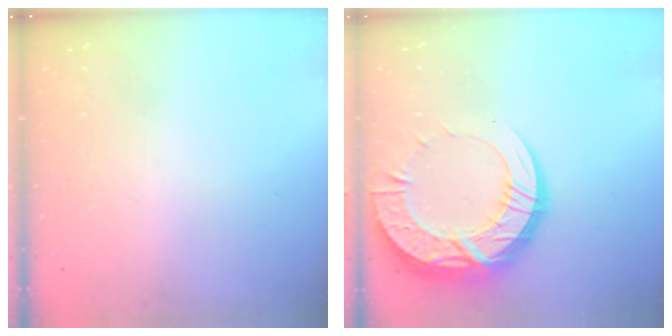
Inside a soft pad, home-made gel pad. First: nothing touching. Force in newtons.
{"total": 20.3, "press": 20.2, "slide": 1.7}